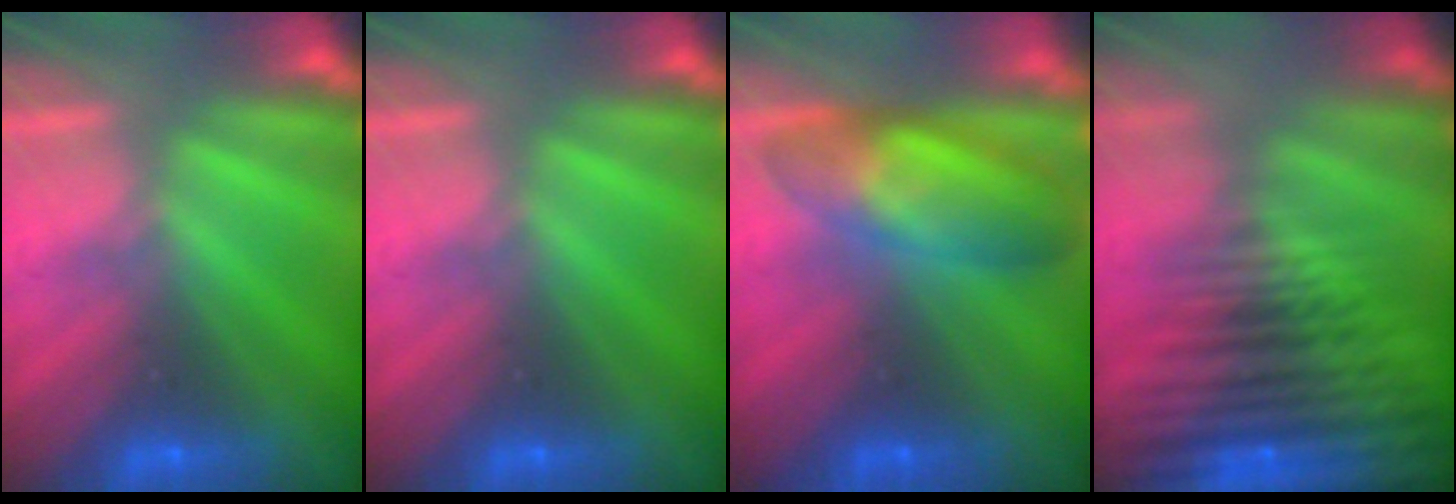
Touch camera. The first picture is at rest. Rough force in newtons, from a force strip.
{"total": 0.0}
{"total": 7.9}
{"total": 8.6}